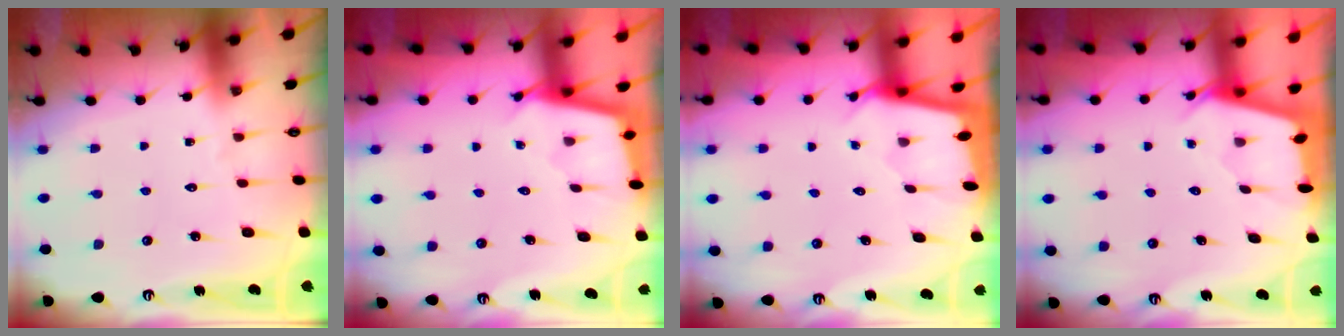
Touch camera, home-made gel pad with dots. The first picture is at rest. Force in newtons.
{"total": 2.3, "press": 2.3, "slide": 0.2}
{"total": 1.5, "press": 1.5, "slide": 0.2}
{"total": 2.5, "press": 2.5, "slide": 0.2}